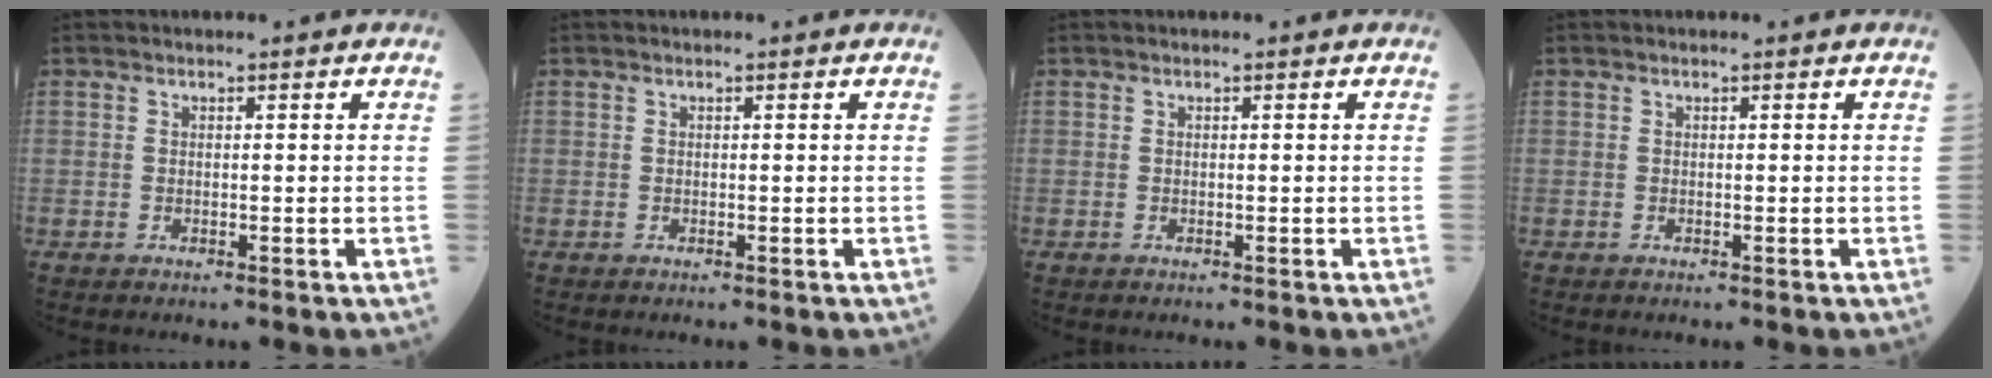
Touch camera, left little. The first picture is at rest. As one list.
[{"total": 0.0}, {"total": 0.0}, {"total": 0.0}]